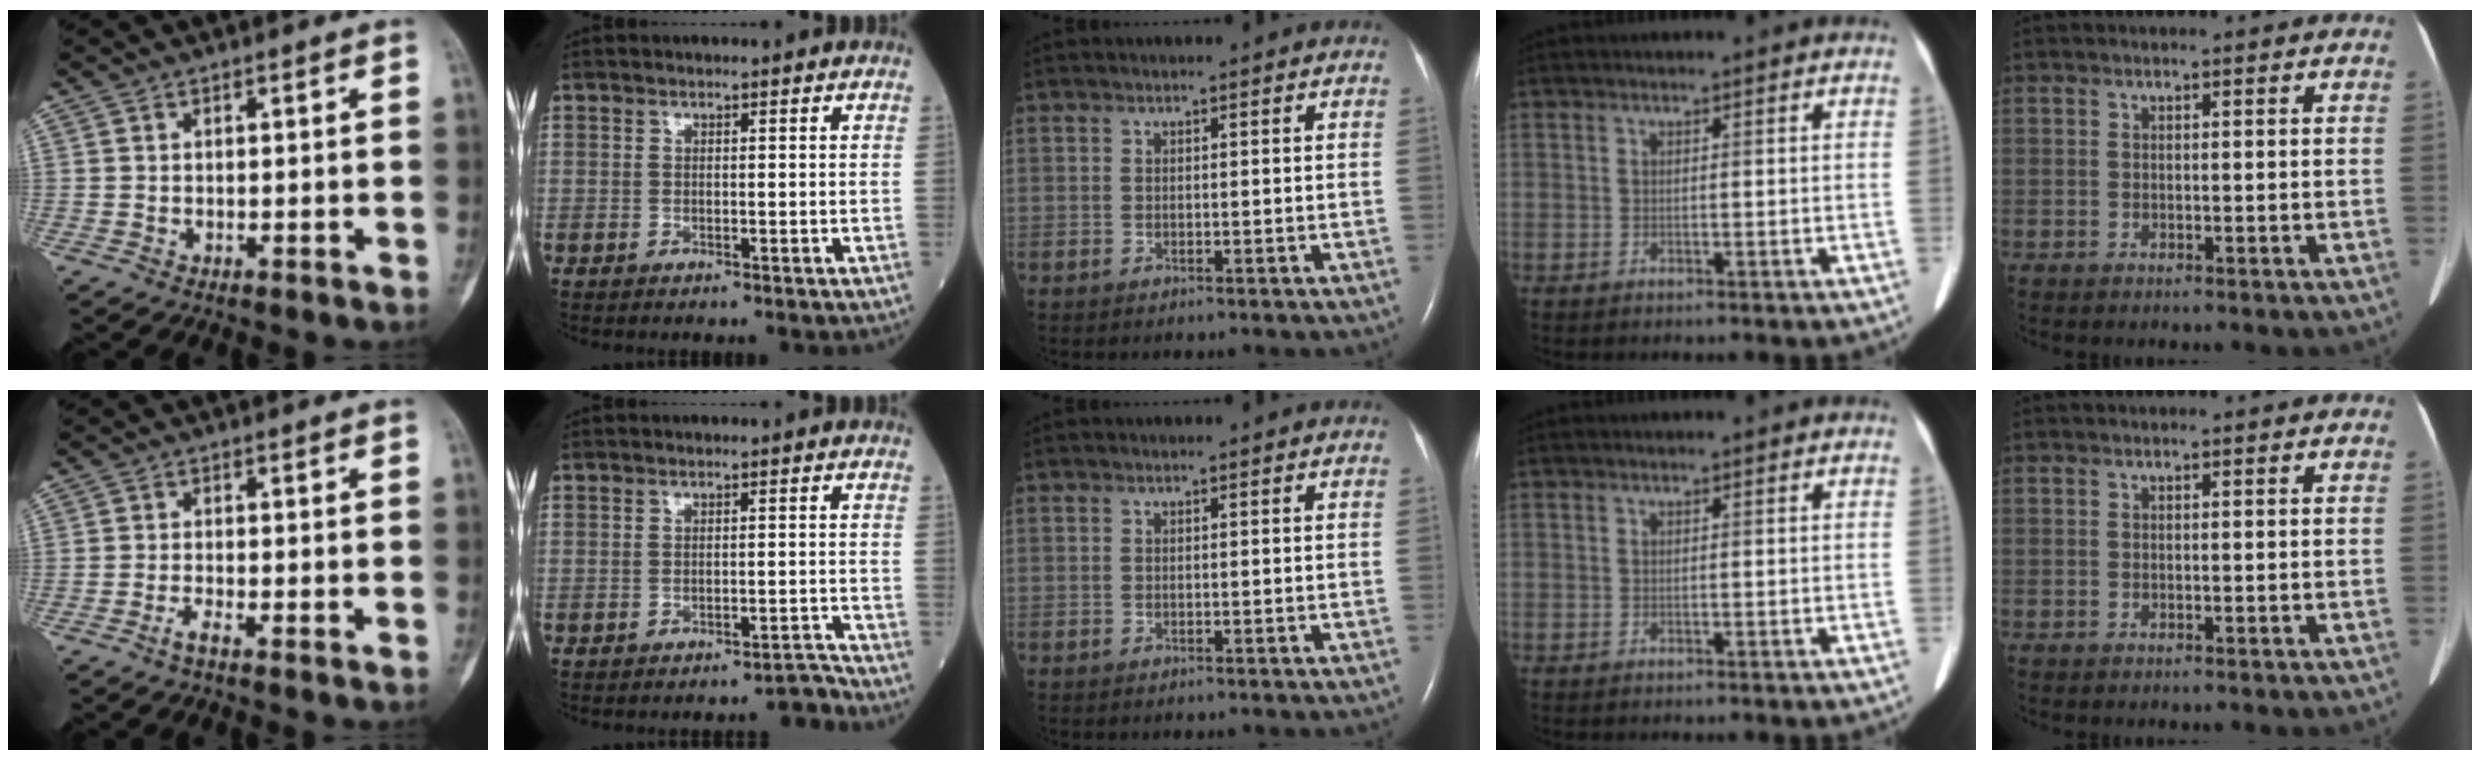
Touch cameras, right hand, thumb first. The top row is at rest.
{"thumb": {"total": 1.6, "force": [-1.2, -0.1, 1.1], "torque": [-0.029, 0.001, -0.027]}, "index": {"total": 2.0, "force": [-2.0, -0.1, 0.0], "torque": [0.014, -0.002, -0.024]}}